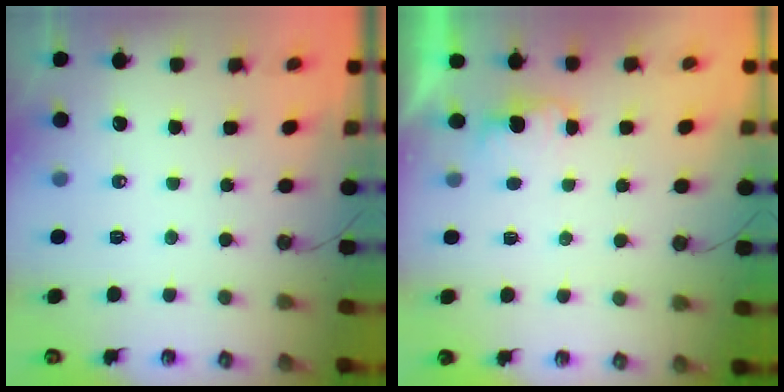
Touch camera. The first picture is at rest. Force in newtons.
{"total": 1.5, "press": 1.3, "slide": 0.8}